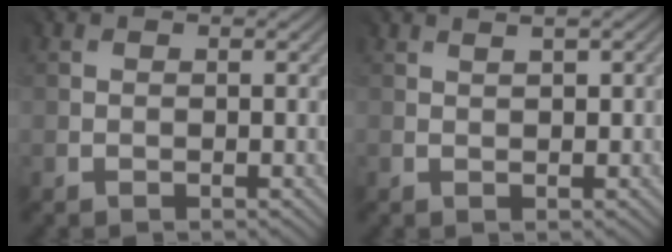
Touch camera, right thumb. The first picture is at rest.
{"total": 1.0, "force": [0.7, -0.4, 0.4], "torque": [-0.012, 0.004, 0.017]}